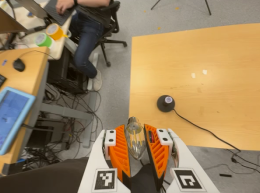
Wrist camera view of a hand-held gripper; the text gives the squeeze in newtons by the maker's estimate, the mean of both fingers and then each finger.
{"total": 15.1, "left": 15.7, "right": 14.6}